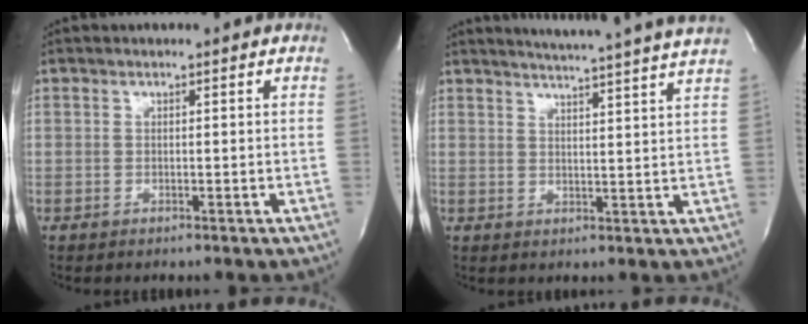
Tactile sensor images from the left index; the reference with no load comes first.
{"total": 15.0, "force": [13.8, -1.9, 5.5], "torque": [-0.094, -0.045, 0.167]}